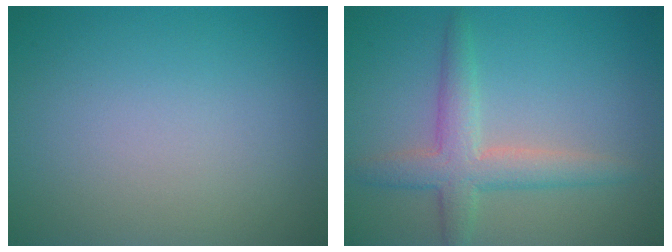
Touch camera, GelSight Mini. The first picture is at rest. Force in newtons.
{"total": 3.9, "press": 3.9, "slide": 0.1}